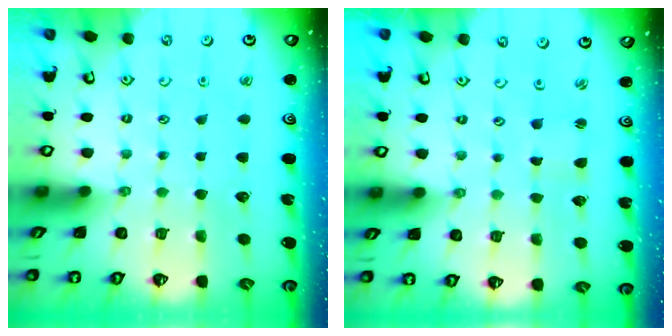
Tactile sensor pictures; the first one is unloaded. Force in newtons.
{"total": 0.9, "press": 0.9, "slide": 0.1}